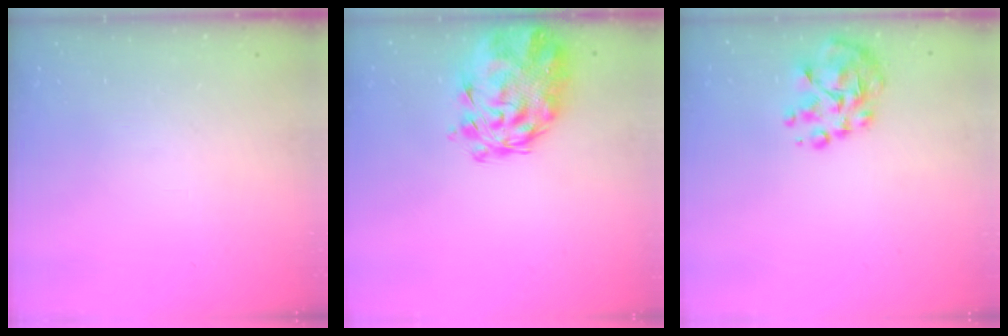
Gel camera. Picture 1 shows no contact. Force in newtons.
{"total": 6.4, "press": 6.1, "slide": 2.2}
{"total": 9.3, "press": 8.9, "slide": 2.8}